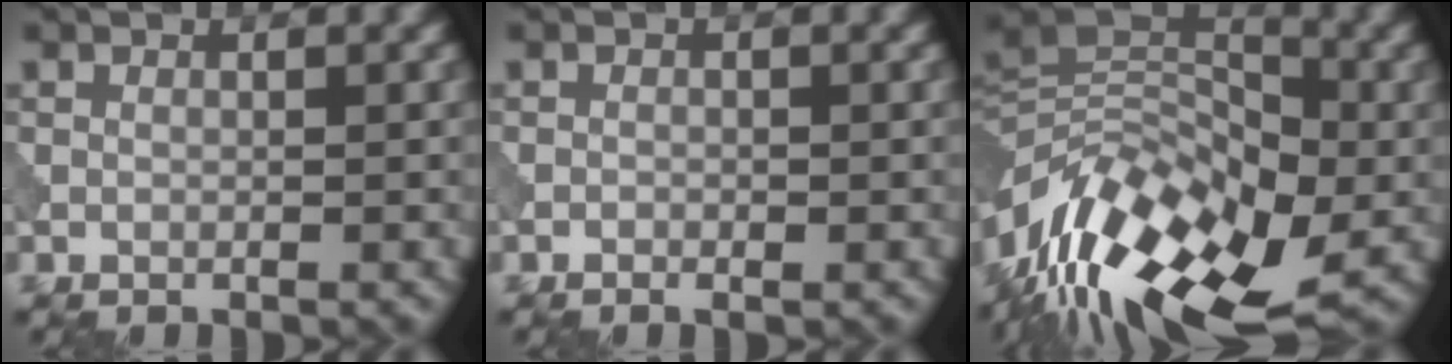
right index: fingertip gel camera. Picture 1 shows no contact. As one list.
[{"total": 0.6, "force": [-0.3, 0.3, 0.4], "torque": [-0.004, -0.001, -0.006]}, {"total": 14.9, "force": [-5.7, 7.8, 11.4], "torque": [-0.219, 0.010, -0.110]}]